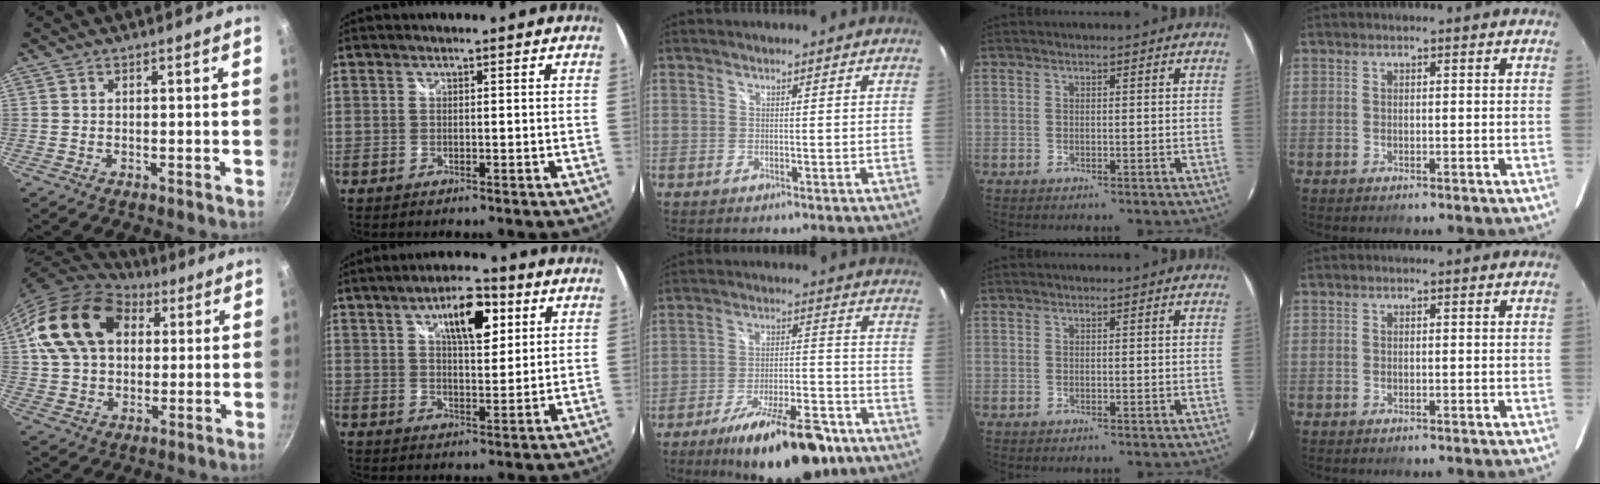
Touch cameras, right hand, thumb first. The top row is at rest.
{"thumb": {"total": 19.8, "force": [5.8, 13.9, 12.8], "torque": [-0.210, 0.010, 0.097]}, "index": {"total": 9.6, "force": [4.1, 3.7, 7.8], "torque": [-0.121, 0.019, 0.066]}, "middle": {"total": 20.0, "force": [-14.2, 6.3, 12.6], "torque": [-0.202, -0.013, -0.206]}}